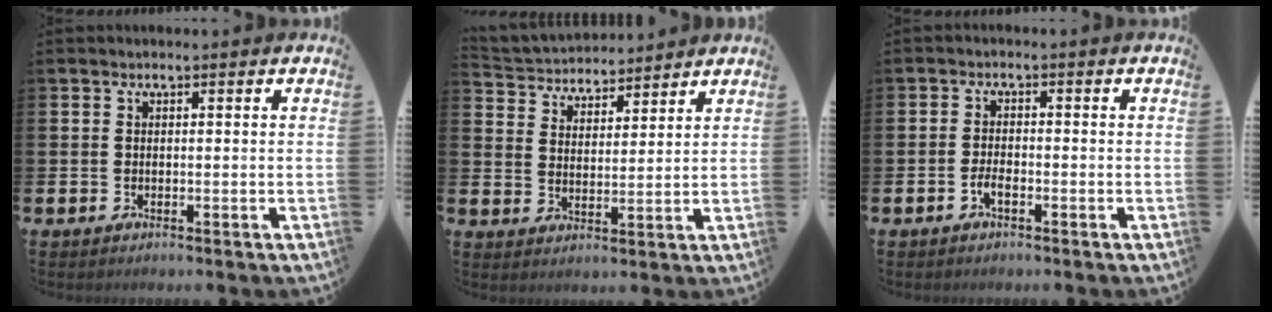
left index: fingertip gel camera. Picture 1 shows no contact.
{"total": 4.1, "force": [3.9, 1.2, -0.7], "torque": [-0.011, -0.029, 0.067]}
{"total": 1.7, "force": [-0.9, 0.7, 1.3], "torque": [-0.031, 0.003, -0.017]}